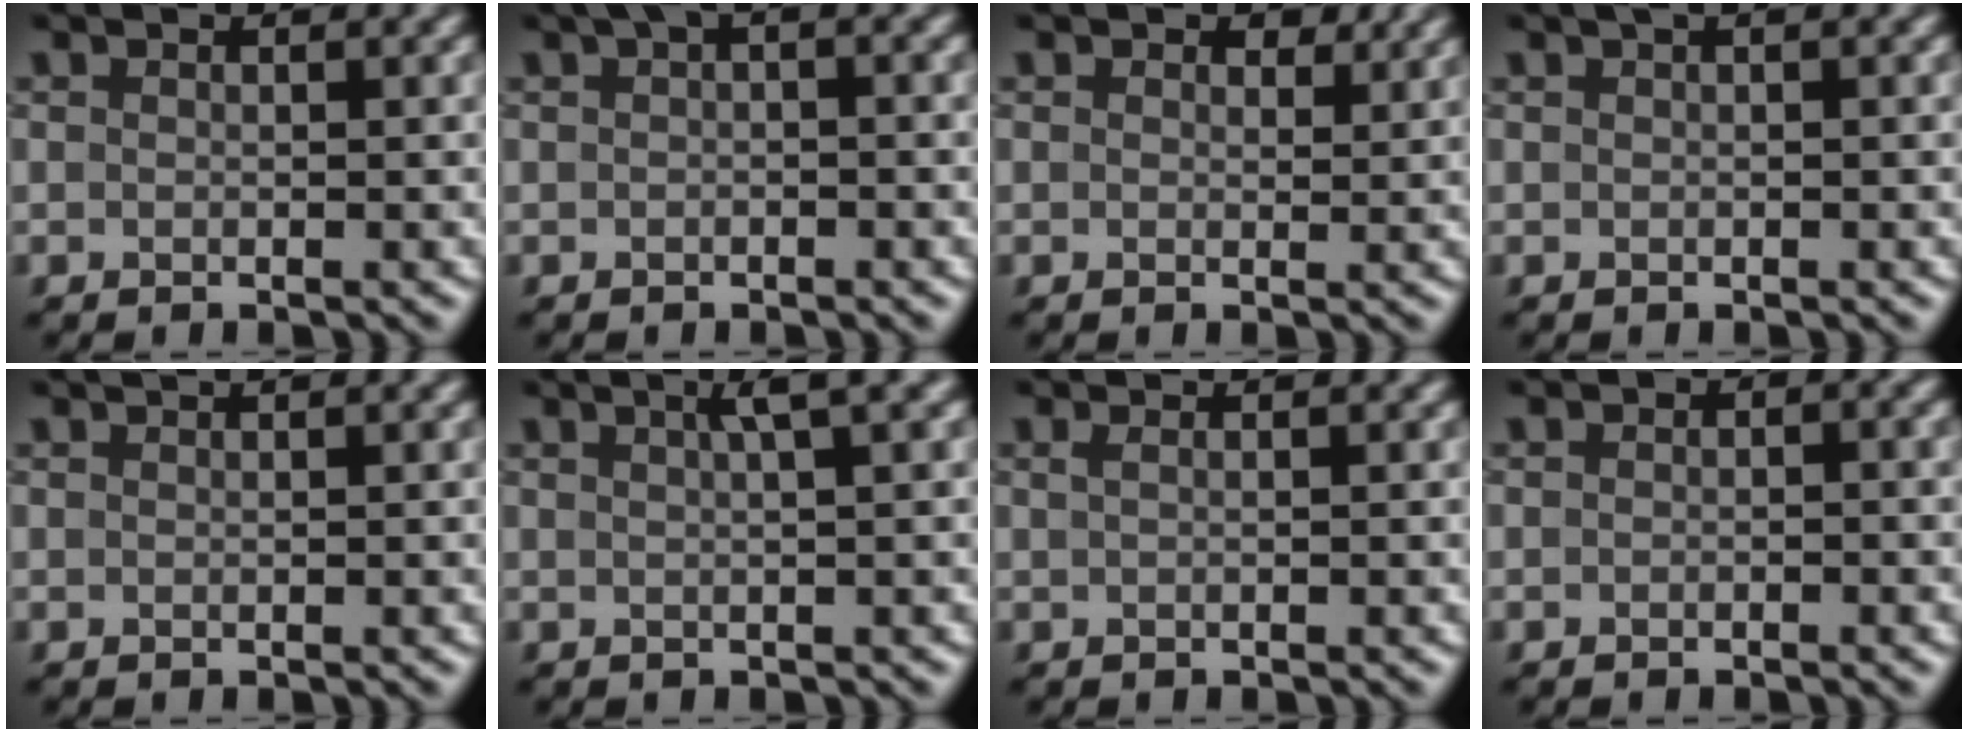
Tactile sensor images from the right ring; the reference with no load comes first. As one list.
[{"total": 1.6, "force": [0.6, 0.4, 1.5], "torque": [-0.022, 0.006, 0.008]}, {"total": 1.5, "force": [1.0, 0.8, 0.7], "torque": [-0.009, -0.004, 0.012]}, {"total": 1.1, "force": [0.6, 0.2, 0.9], "torque": [-0.016, 0.008, 0.008]}, {"total": 0.8, "force": [0.6, 0.2, 0.4], "torque": [-0.003, 0.000, 0.006]}, {"total": 2.6, "force": [1.3, 0.4, 2.3], "torque": [-0.024, 0.011, 0.018]}, {"total": 0.9, "force": [0.3, 0.4, 0.8], "torque": [-0.013, 0.003, 0.001]}, {"total": 1.1, "force": [-0.1, 0.7, 0.9], "torque": [-0.012, -0.002, -0.004]}]